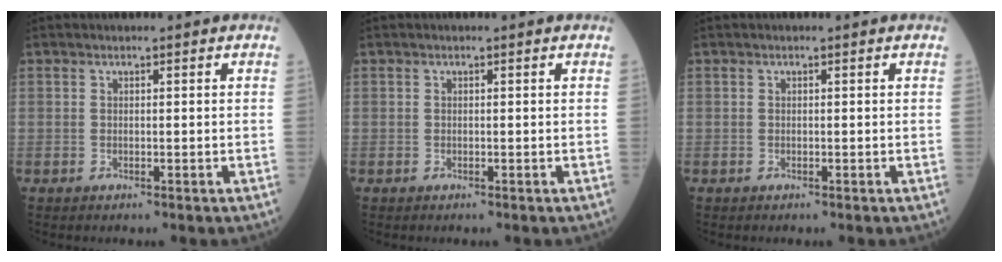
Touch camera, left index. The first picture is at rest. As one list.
[{"total": 0.0}, {"total": 0.0}]